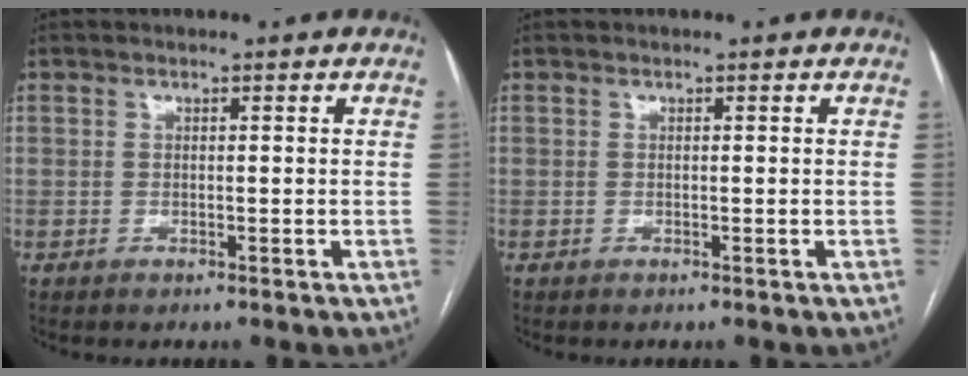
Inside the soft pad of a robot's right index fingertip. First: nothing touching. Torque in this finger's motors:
{"motor_torque": [0.00, 0.00, 0.01, 0.00]}